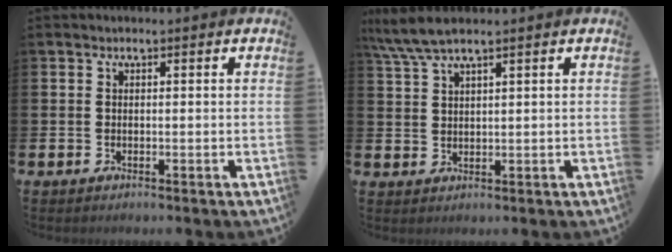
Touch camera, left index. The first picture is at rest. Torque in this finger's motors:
{"motor_torque": [0.01, -0.08, 0.27, 0.07]}